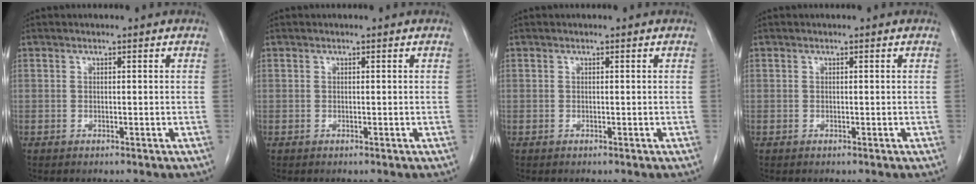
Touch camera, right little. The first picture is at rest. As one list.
[{"total": 0.0}, {"total": 0.0}, {"total": 0.0}]